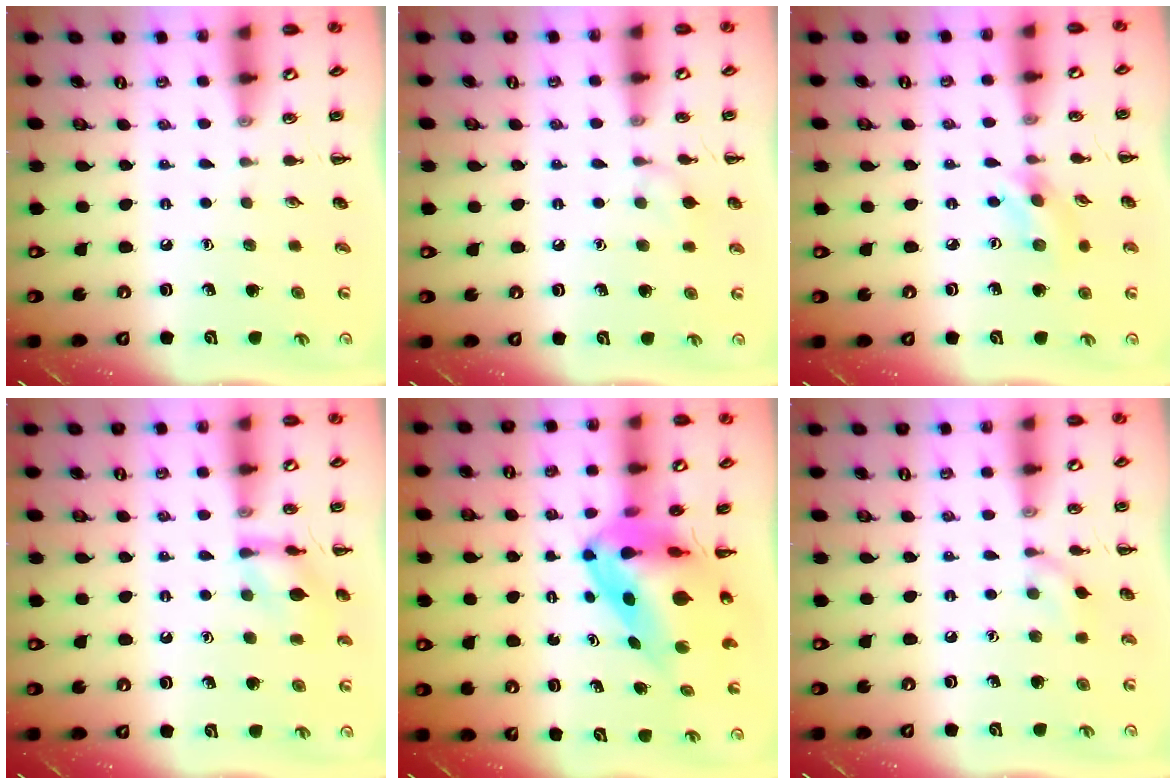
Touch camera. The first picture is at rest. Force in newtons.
{"total": 6.3, "press": 5.9, "slide": 2.0}
{"total": 2.9, "press": 2.9, "slide": 0.7}
{"total": 10.2, "press": 10.2, "slide": 0.7}
{"total": 8.7, "press": 8.3, "slide": 2.6}
{"total": 6.6, "press": 6.4, "slide": 1.8}